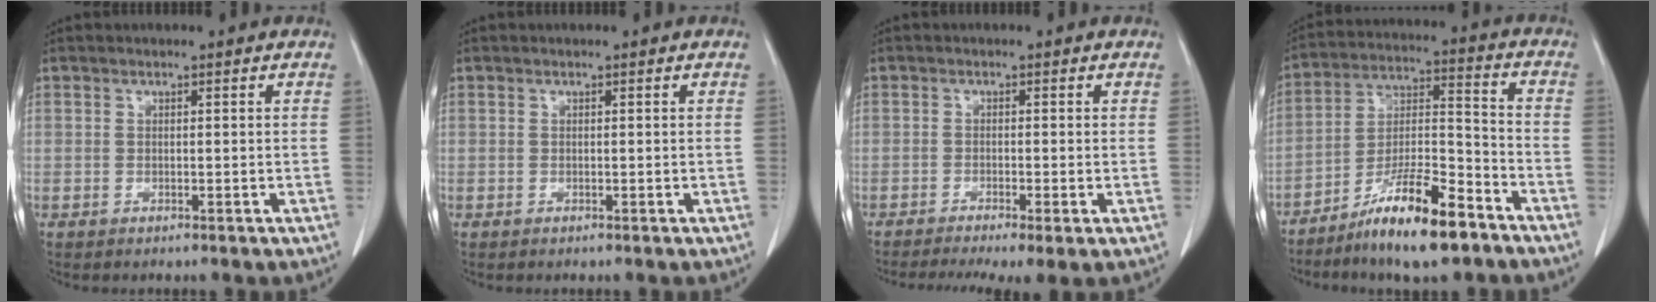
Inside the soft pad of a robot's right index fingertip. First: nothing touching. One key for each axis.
{"total": 0.0}
{"total": 7.4, "fx": -5.0, "fy": 1.1, "fz": 5.4, "tx": -0.085, "ty": -0.014, "tz": -0.083}
{"total": 14.3, "fx": -9.7, "fy": 2.5, "fz": 10.2, "tx": -0.190, "ty": -0.004, "tz": -0.171}